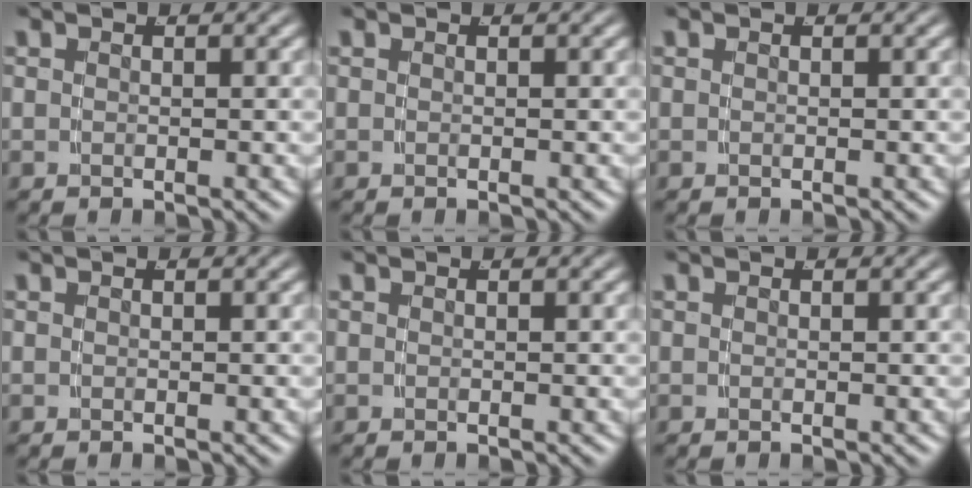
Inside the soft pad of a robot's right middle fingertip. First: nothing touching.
{"total": 0.0}
{"total": 0.0}
{"total": 0.0}
{"total": 0.0}
{"total": 0.0}